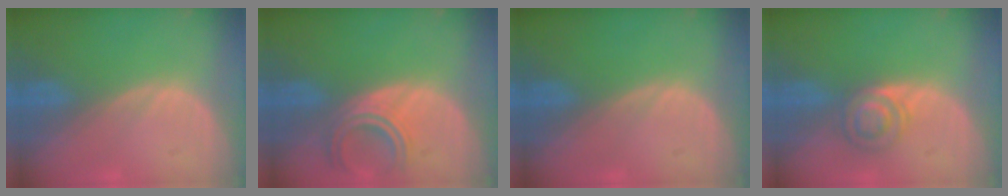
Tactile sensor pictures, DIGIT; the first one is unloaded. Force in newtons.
{"total": 5.2, "press": 5.0, "slide": 1.4}
{"total": 0.0}
{"total": 4.5, "press": 4.5, "slide": 0.4}